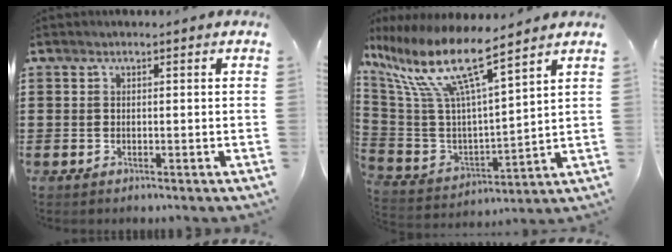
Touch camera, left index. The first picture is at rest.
{"total": 13.0, "force": [8.2, 2.9, 9.6], "torque": [-0.222, -0.049, 0.135]}